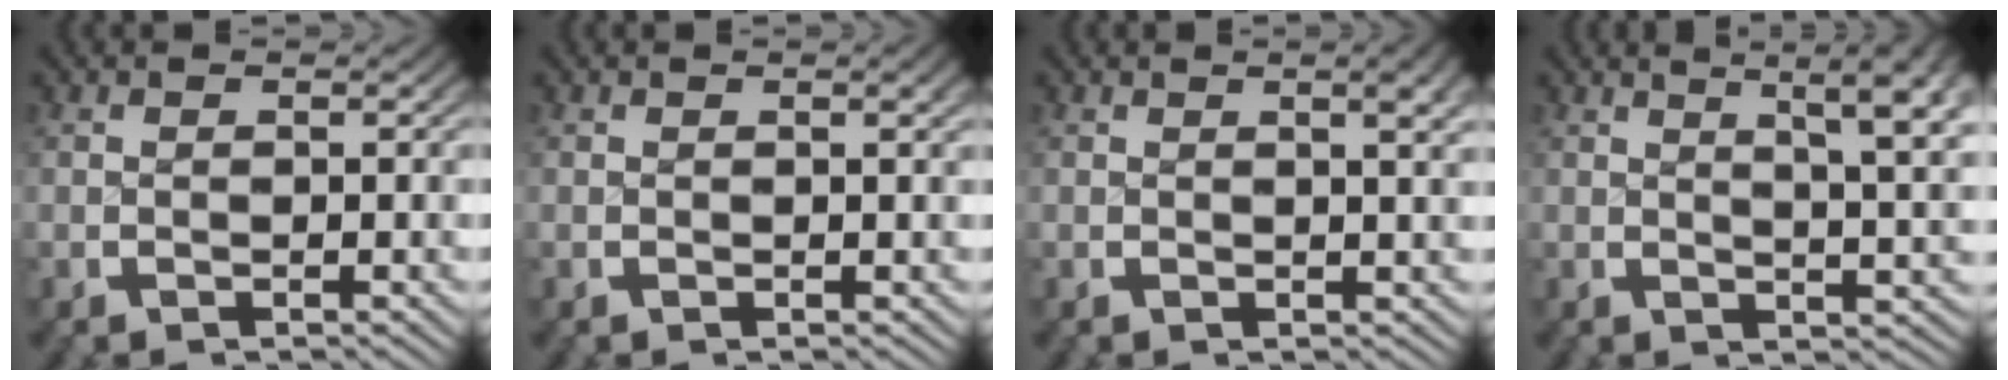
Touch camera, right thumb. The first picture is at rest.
{"total": 0.6, "force": [0.3, 0.1, 0.5], "torque": [-0.006, 0.000, 0.005]}
{"total": 2.3, "force": [1.0, 0.6, 2.0], "torque": [-0.021, 0.004, 0.013]}
{"total": 7.6, "force": [3.2, 3.1, 6.1], "torque": [-0.057, 0.009, 0.043]}